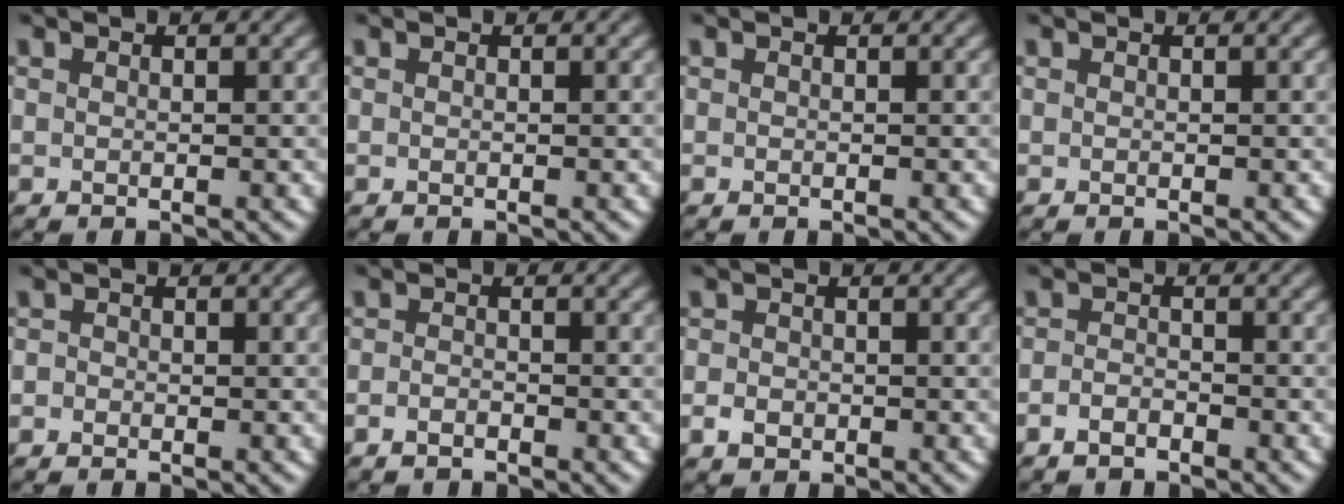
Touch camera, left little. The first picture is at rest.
{"total": 0.0}
{"total": 0.0}
{"total": 0.0}
{"total": 0.6, "force": [-0.3, 0.5, 0.1], "torque": [0.000, -0.004, -0.008]}
{"total": 1.0, "force": [-0.8, 0.3, 0.5], "torque": [-0.011, -0.001, -0.016]}
{"total": 1.5, "force": [-0.6, 1.2, 0.7], "torque": [-0.009, -0.002, -0.014]}
{"total": 1.4, "force": [-1.1, 0.6, 0.7], "torque": [-0.014, 0.001, -0.024]}